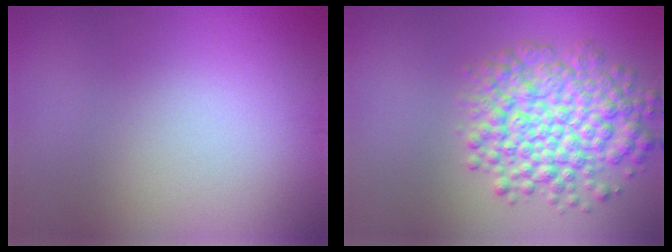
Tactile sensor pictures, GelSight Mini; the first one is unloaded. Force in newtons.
{"total": 6.9, "press": 6.9, "slide": 0.3}